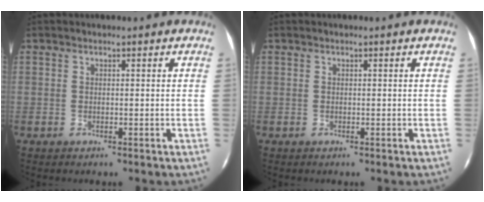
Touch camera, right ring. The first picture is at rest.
{"total": 0.0}